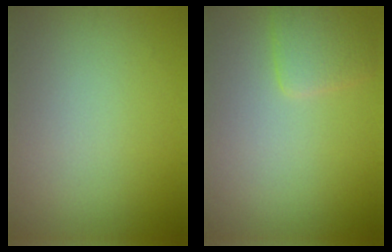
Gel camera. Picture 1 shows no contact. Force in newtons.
{"total": 2.2, "press": 2.2, "slide": 0.1}